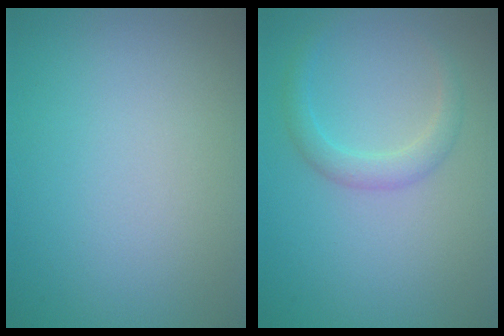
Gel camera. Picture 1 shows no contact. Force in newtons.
{"total": 2.1, "press": 2.1, "slide": 0.1}